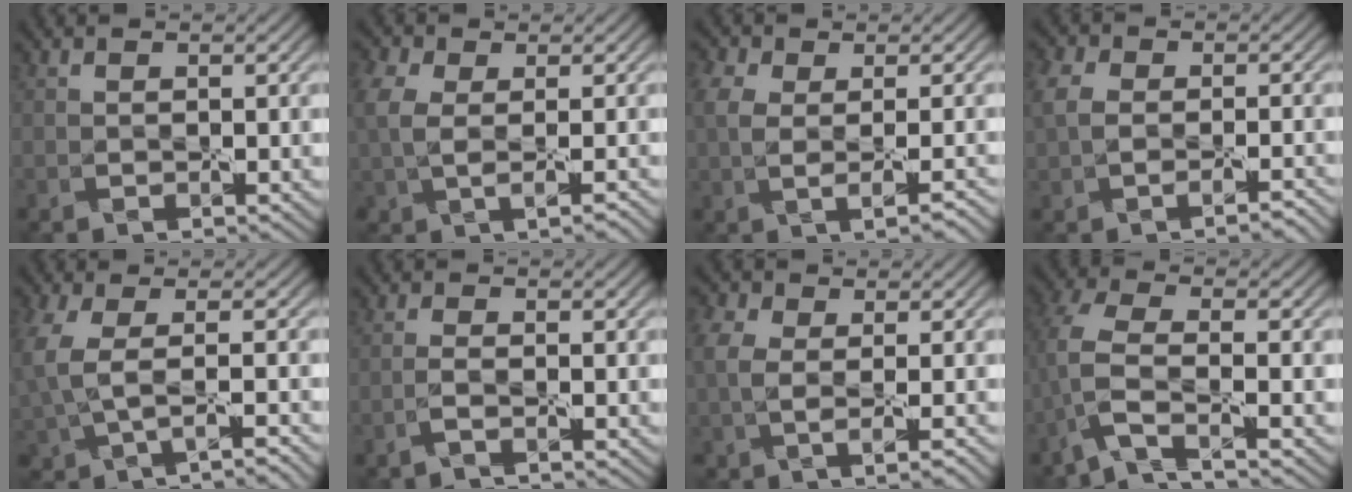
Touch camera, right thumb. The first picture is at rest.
{"total": 4.8, "force": [0.4, 2.7, 4.0], "torque": [-0.095, 0.005, 0.013]}
{"total": 5.5, "force": [0.2, 2.8, 4.7], "torque": [-0.082, 0.010, 0.013]}
{"total": 5.2, "force": [-1.0, 3.3, 3.9], "torque": [-0.071, 0.005, -0.017]}
{"total": 4.0, "force": [-0.2, 1.4, 3.8], "torque": [-0.104, -0.006, -0.002]}
{"total": 1.1, "force": [-0.7, -0.9, 0.1], "torque": [-0.005, 0.013, -0.020]}
{"total": 4.4, "force": [0.1, 2.3, 3.7], "torque": [-0.080, 0.001, 0.005]}
{"total": 4.8, "force": [-2.7, 0.7, 3.9], "torque": [-0.097, 0.013, -0.075]}